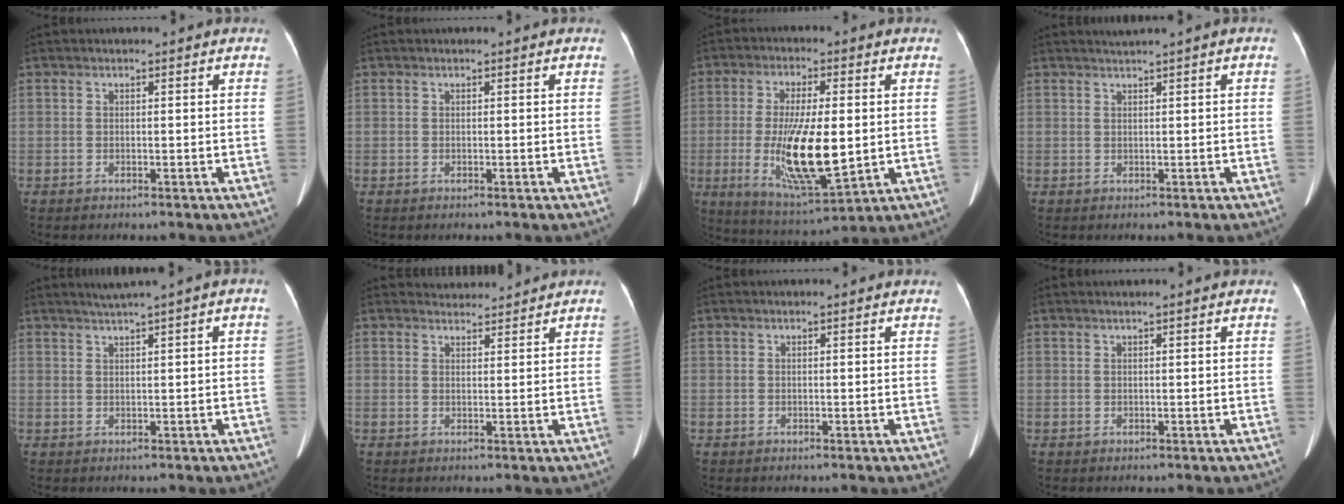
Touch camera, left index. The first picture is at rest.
{"total": 0.0}
{"total": 13.5, "force": [-1.3, 3.3, 13.0], "torque": [-0.249, -0.023, -0.013]}
{"total": 1.4, "force": [1.1, -0.3, 0.9], "torque": [-0.016, 0.010, 0.024]}
{"total": 3.4, "force": [1.9, -0.3, 2.8], "torque": [-0.051, 0.017, 0.037]}
{"total": 2.9, "force": [2.8, 0.2, -0.4], "torque": [-0.004, 0.010, 0.046]}
{"total": 0.8, "force": [0.7, 0.0, 0.3], "torque": [-0.010, 0.008, 0.010]}
{"total": 1.5, "force": [1.2, -0.2, 0.9], "torque": [-0.014, 0.013, 0.021]}